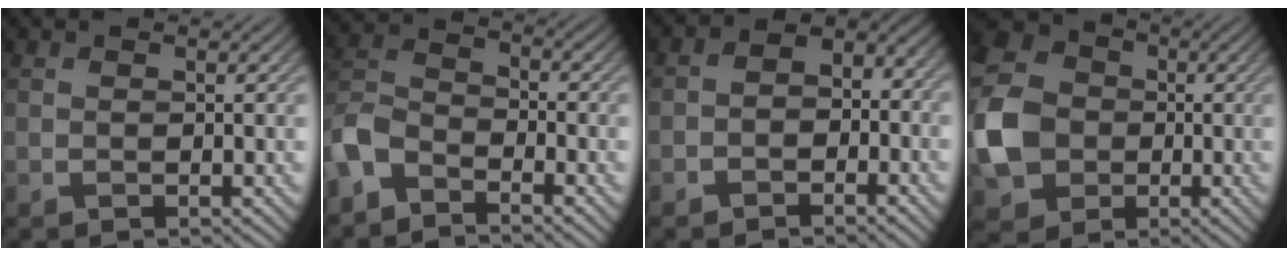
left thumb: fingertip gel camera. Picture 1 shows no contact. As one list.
[{"total": 6.9, "force": [-5.0, 3.2, 3.5], "torque": [-0.084, -0.003, -0.122]}, {"total": 4.1, "force": [-1.8, 2.9, 2.2], "torque": [-0.030, -0.001, -0.042]}, {"total": 10.3, "force": [-1.4, 8.7, 5.2], "torque": [-0.141, 0.000, -0.039]}]